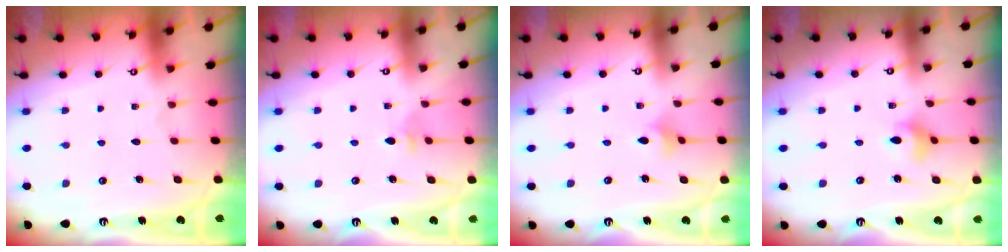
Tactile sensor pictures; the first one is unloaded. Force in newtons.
{"total": 2.9, "press": 2.8, "slide": 0.8}
{"total": 2.1, "press": 2.1, "slide": 0.5}
{"total": 4.2, "press": 4.1, "slide": 0.6}